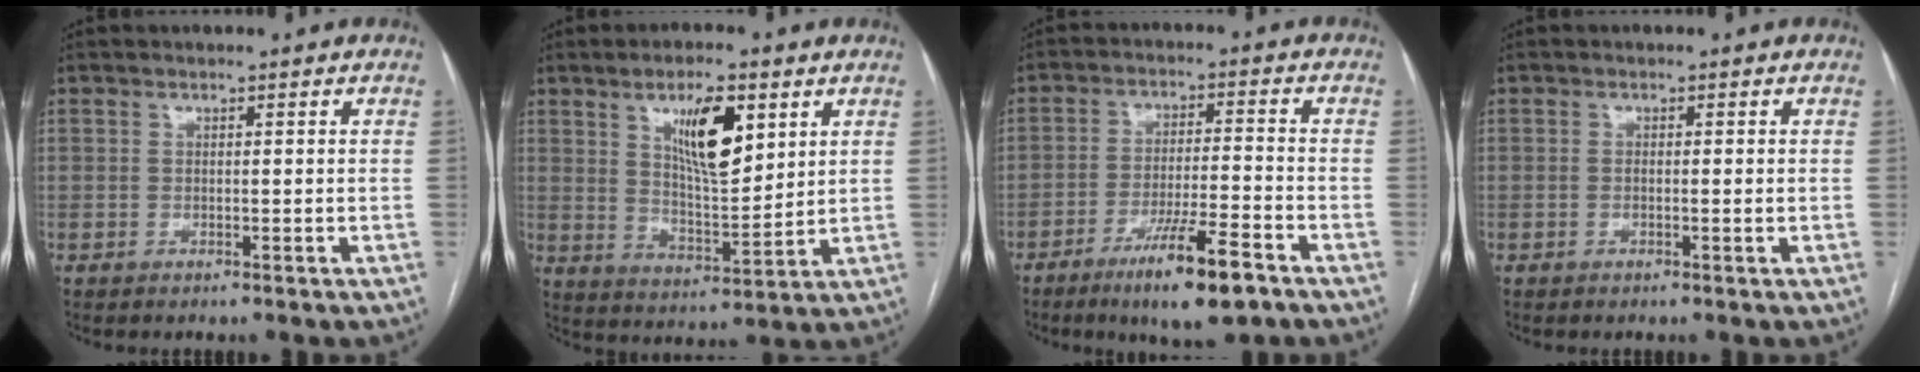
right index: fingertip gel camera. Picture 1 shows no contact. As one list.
[{"total": 10.5, "force": [4.7, 2.9, 9.0], "torque": [-0.159, -0.002, 0.089]}, {"total": 10.7, "force": [-6.7, 0.8, 8.2], "torque": [-0.145, -0.018, -0.108]}, {"total": 0.9, "force": [0.0, 0.1, 0.9], "torque": [-0.018, 0.001, 0.002]}]